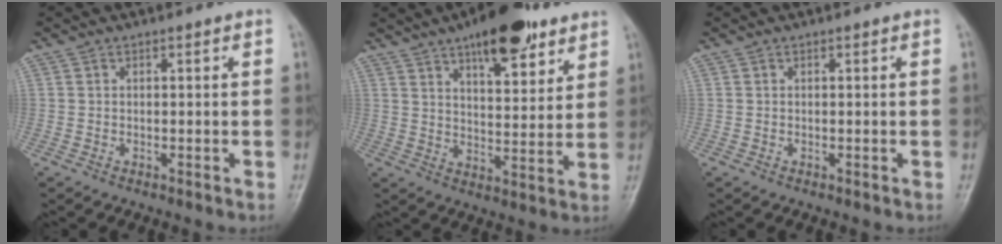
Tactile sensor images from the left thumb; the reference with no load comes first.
{"total": 14.5, "force": [9.3, 5.5, 9.7], "torque": [-0.111, -0.043, 0.139]}
{"total": 0.0}